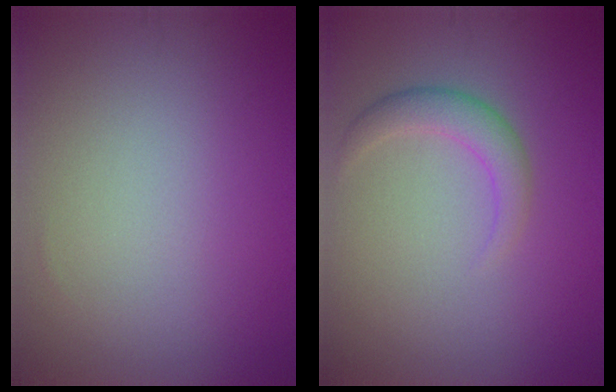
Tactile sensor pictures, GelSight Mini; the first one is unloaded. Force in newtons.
{"total": 2.4, "press": 2.4, "slide": 0.2}